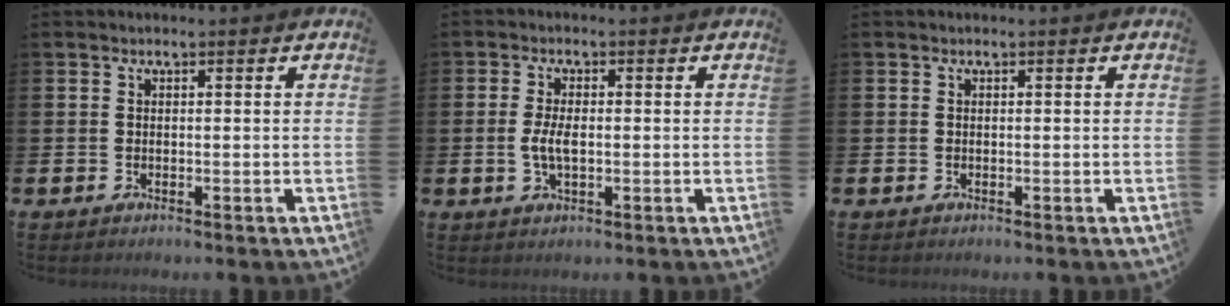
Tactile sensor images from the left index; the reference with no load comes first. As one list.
[{"total": 3.3, "force": [-0.3, 1.5, 3.0], "torque": [-0.061, 0.000, -0.009]}, {"total": 0.0}]